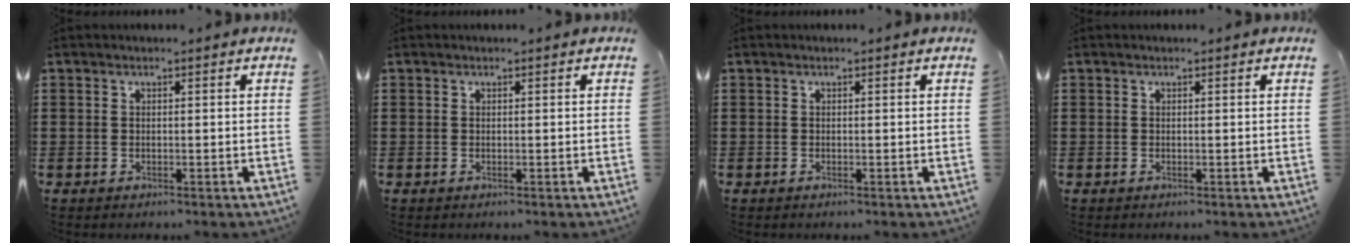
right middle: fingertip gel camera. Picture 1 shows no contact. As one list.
[{"total": 0.0}, {"total": 0.0}, {"total": 0.0}]